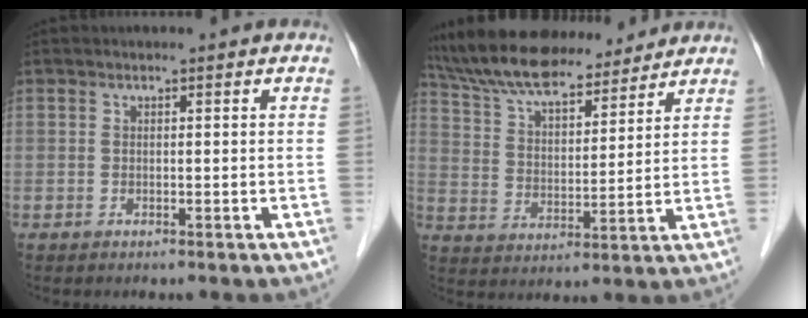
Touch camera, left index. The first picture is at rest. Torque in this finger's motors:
{"motor_torque": [1.03, -1.11, 0.59, 0.16]}